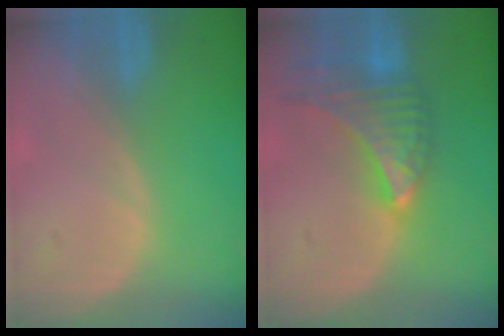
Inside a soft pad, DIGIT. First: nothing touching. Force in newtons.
{"total": 9.5, "press": 8.4, "slide": 4.3}